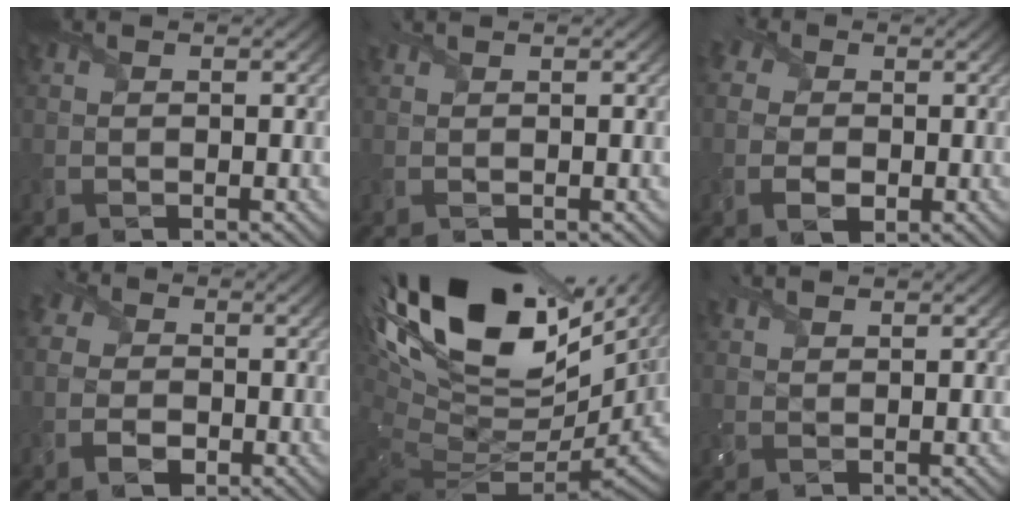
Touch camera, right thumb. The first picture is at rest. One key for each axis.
{"total": 1.2, "fx": 1.1, "fy": 0.2, "fz": 0.4, "tx": -0.008, "ty": 0.008, "tz": 0.027}
{"total": 5.2, "fx": 0.1, "fy": 4.3, "fz": 3.0, "tx": -0.085, "ty": -0.002, "tz": -0.001}
{"total": 4.9, "fx": -0.6, "fy": 4.2, "fz": 2.5, "tx": -0.057, "ty": -0.002, "tz": -0.022}
{"total": 19.0, "fx": 7.7, "fy": 10.4, "fz": 13.9, "tx": -0.279, "ty": -0.013, "tz": 0.177}
{"total": 2.1, "fx": 1.8, "fy": 0.6, "fz": 1.0, "tx": -0.025, "ty": 0.007, "tz": 0.039}